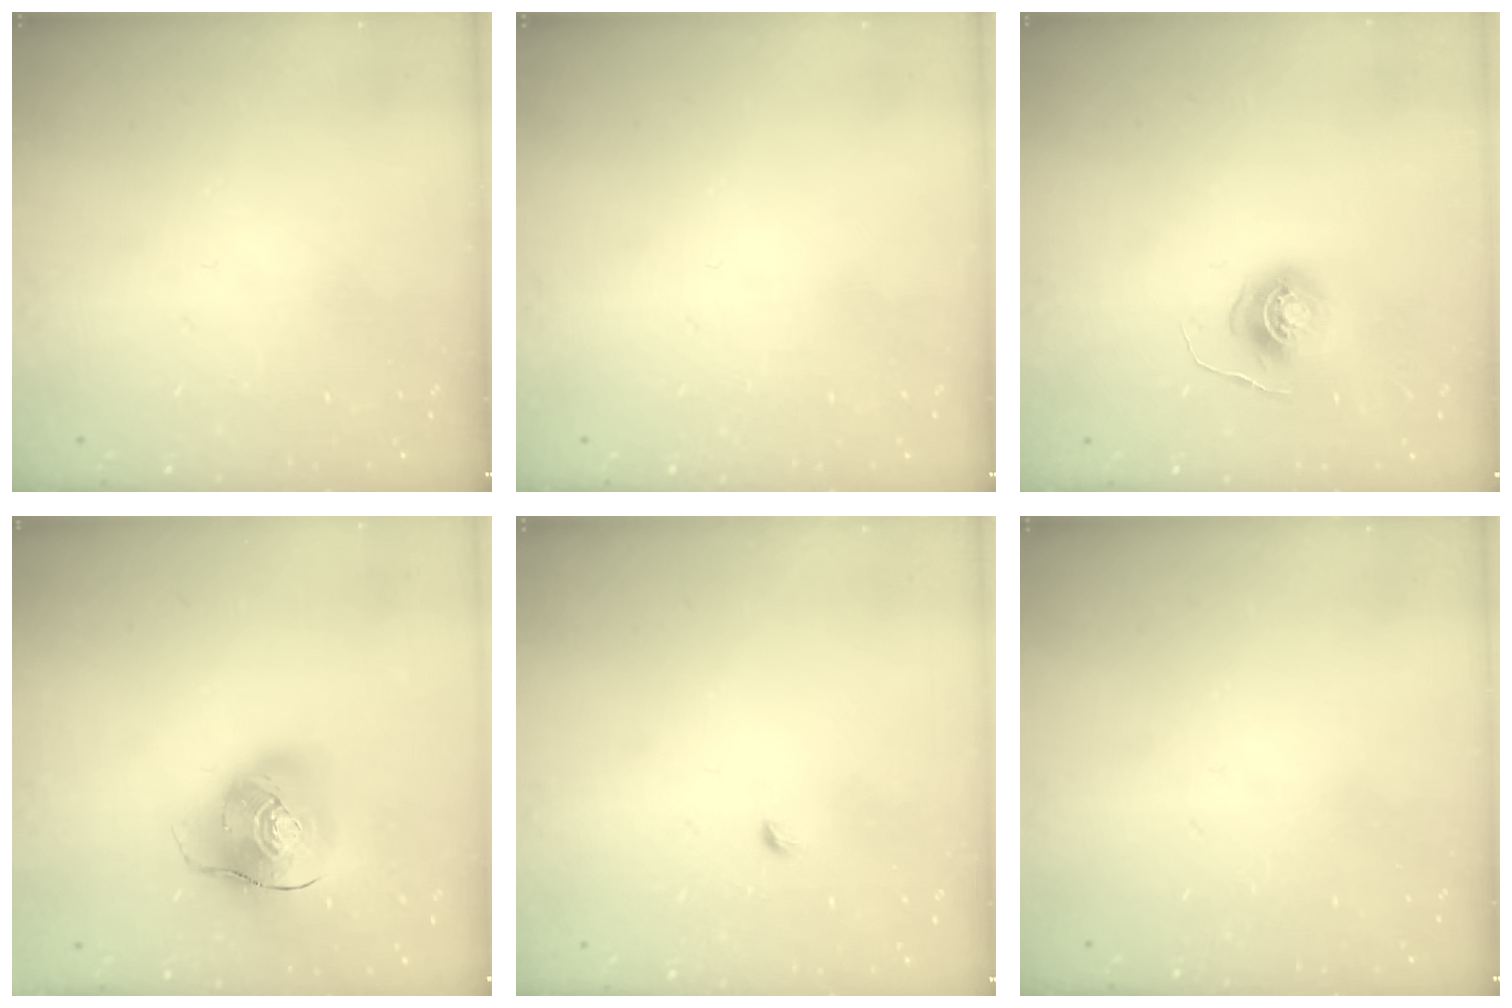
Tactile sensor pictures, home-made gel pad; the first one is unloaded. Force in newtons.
{"total": 0.0}
{"total": 5.5, "press": 5.5, "slide": 0.3}
{"total": 13.0, "press": 12.8, "slide": 2.4}
{"total": 2.7, "press": 2.6, "slide": 0.6}
{"total": 0.0}